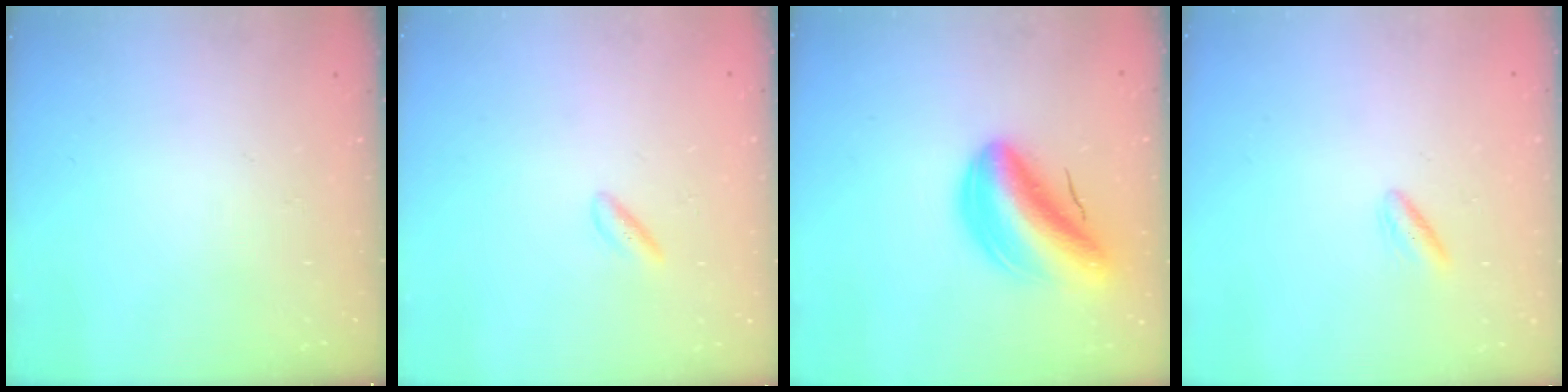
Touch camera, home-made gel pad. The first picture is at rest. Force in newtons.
{"total": 1.7, "press": 1.3, "slide": 1.1}
{"total": 13.6, "press": 13.0, "slide": 4.0}
{"total": 2.7, "press": 2.5, "slide": 1.2}